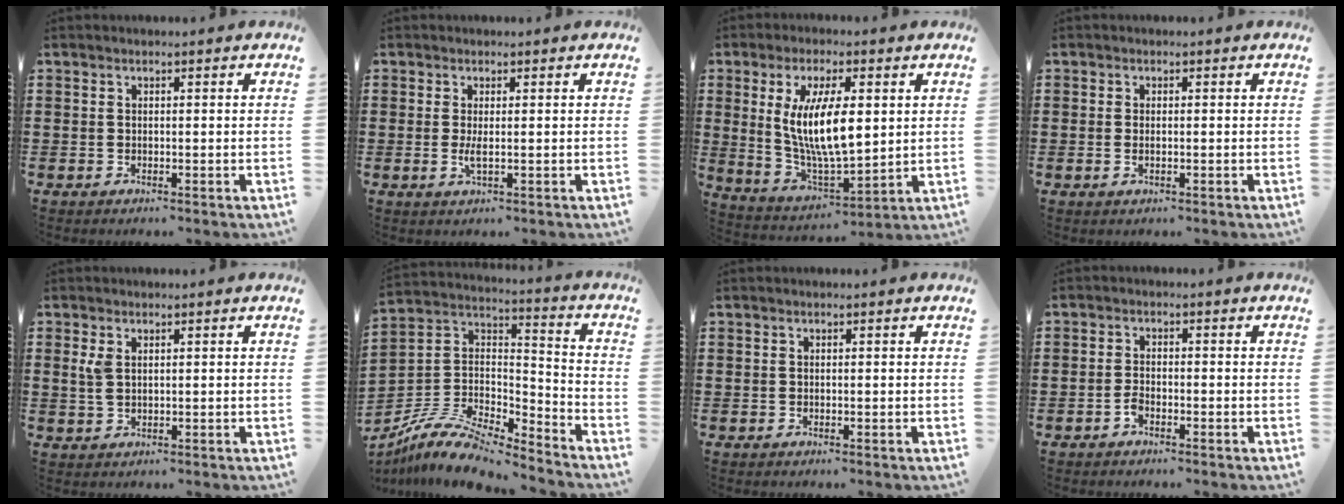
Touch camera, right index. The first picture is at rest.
{"total": 2.2, "force": [-0.1, 0.4, 2.1], "torque": [-0.040, -0.006, -0.001]}
{"total": 11.4, "force": [1.9, 4.1, 10.5], "torque": [-0.220, -0.001, 0.030]}
{"total": 1.0, "force": [-0.1, 0.4, 0.9], "torque": [-0.026, -0.002, -0.005]}
{"total": 2.5, "force": [1.0, 1.4, 1.9], "torque": [-0.042, 0.005, 0.018]}
{"total": 10.5, "force": [-8.8, 3.1, 4.7], "torque": [-0.103, 0.020, -0.177]}
{"total": 0.0}
{"total": 1.8, "force": [-1.2, 0.7, 1.2], "torque": [-0.026, 0.000, -0.023]}